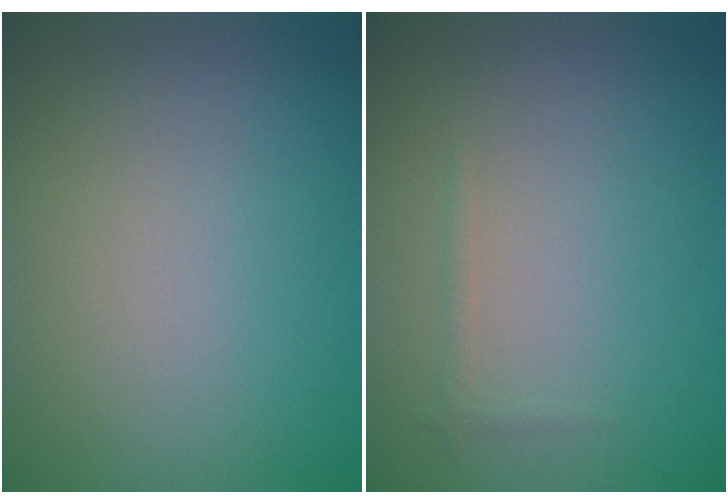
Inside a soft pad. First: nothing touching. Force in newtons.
{"total": 0.6, "press": 0.6, "slide": 0.0}